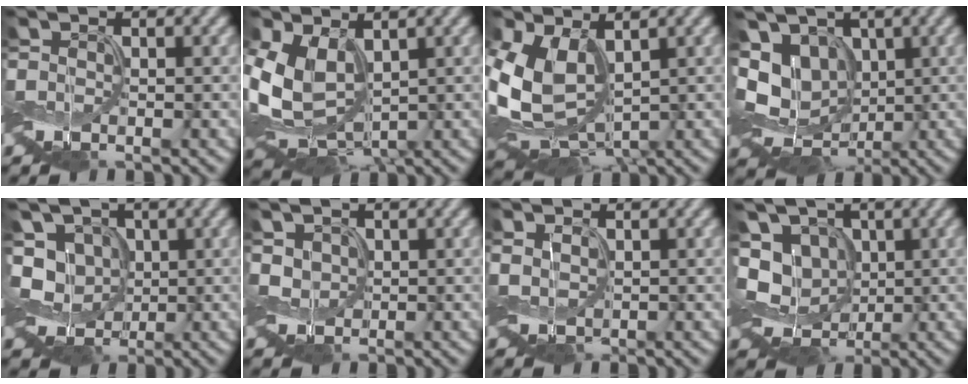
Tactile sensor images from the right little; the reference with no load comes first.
{"total": 7.1, "force": [0.6, 4.8, 5.2], "torque": [-0.123, -0.016, 0.015]}
{"total": 8.1, "force": [1.1, 5.2, 6.1], "torque": [-0.153, -0.015, 0.031]}
{"total": 9.1, "force": [1.0, 7.1, 5.6], "torque": [-0.120, -0.003, 0.017]}
{"total": 5.7, "force": [-0.3, 4.7, 3.3], "torque": [-0.064, -0.002, -0.015]}
{"total": 1.7, "force": [0.3, 1.5, 0.6], "torque": [-0.024, 0.001, 0.005]}
{"total": 0.9, "force": [0.4, 0.7, 0.4], "torque": [-0.017, -0.001, 0.009]}
{"total": 7.2, "force": [-0.1, 5.7, 4.3], "torque": [-0.088, 0.001, -0.005]}